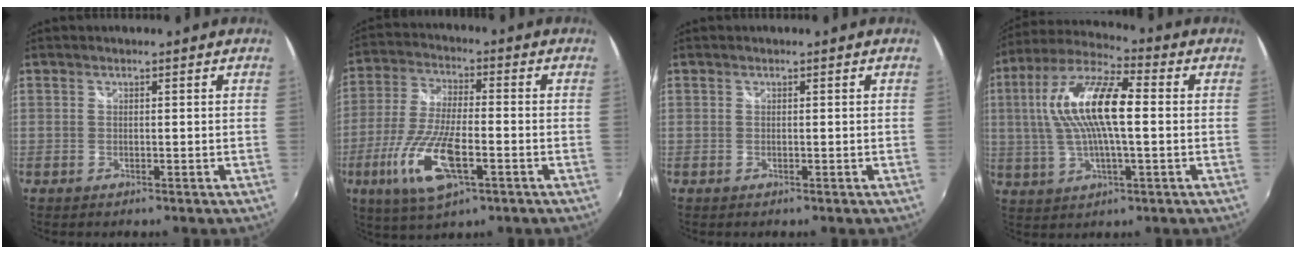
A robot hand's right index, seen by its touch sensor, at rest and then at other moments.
{"total": 14.3, "force": [-5.5, 4.6, 12.4], "torque": [-0.266, -0.019, -0.104]}
{"total": 0.0}
{"total": 15.7, "force": [1.5, 4.7, 14.9], "torque": [-0.287, 0.017, 0.020]}